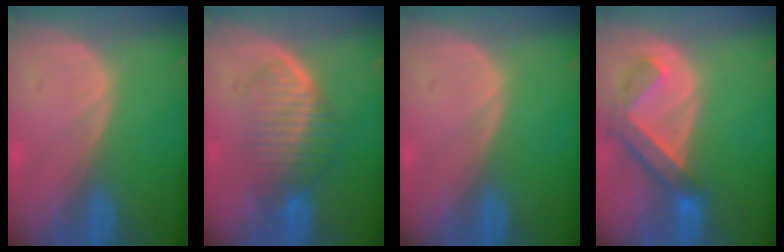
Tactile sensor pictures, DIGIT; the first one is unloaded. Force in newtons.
{"total": 6.3, "press": 6.2, "slide": 1.2}
{"total": 0.0}
{"total": 6.2, "press": 6.0, "slide": 1.4}